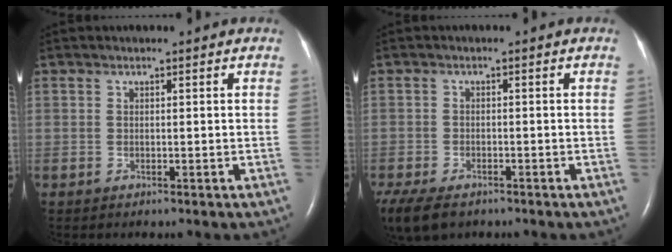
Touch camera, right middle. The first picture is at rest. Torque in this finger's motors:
{"motor_torque": [0.35, -0.43, 0.11, 0.03]}